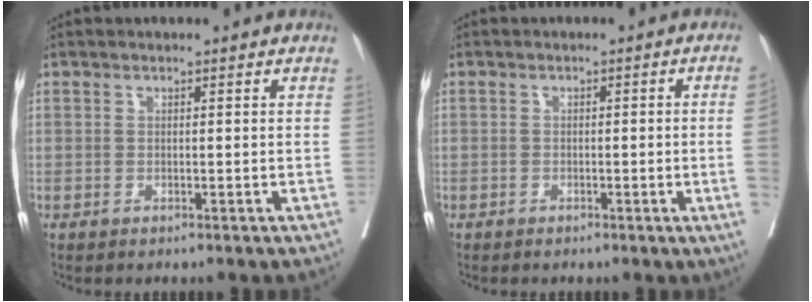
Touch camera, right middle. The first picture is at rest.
{"total": 3.1, "force": [-0.8, -0.6, 2.9], "torque": [-0.039, 0.003, -0.010]}